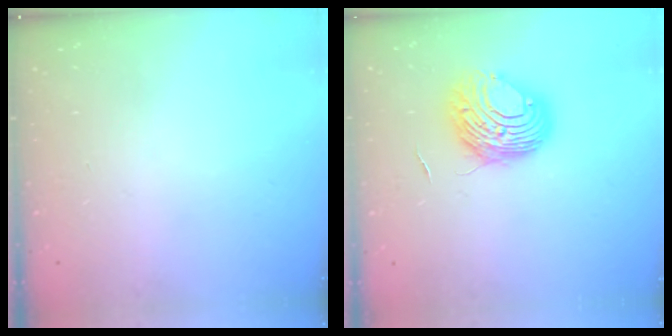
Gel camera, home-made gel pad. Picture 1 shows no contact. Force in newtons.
{"total": 9.2, "press": 9.2, "slide": 1.1}